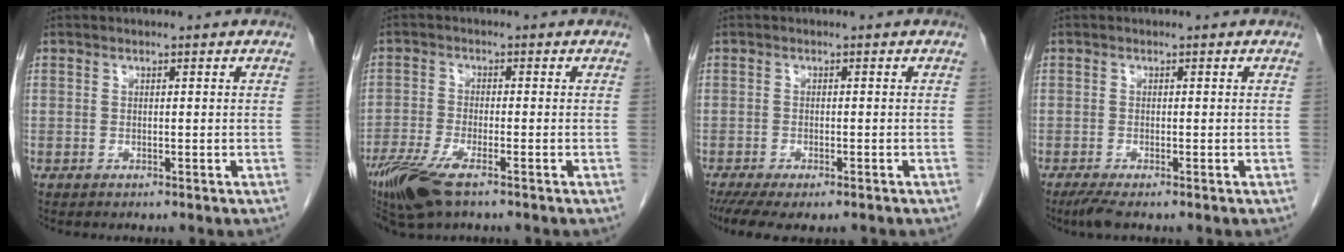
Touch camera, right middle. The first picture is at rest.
{"total": 8.7, "force": [-5.7, 2.1, 6.2], "torque": [-0.123, -0.019, -0.105]}
{"total": 8.9, "force": [-6.7, 2.9, 5.1], "torque": [-0.087, -0.011, -0.101]}
{"total": 2.1, "force": [-1.5, 0.2, 1.5], "torque": [-0.035, -0.008, -0.031]}